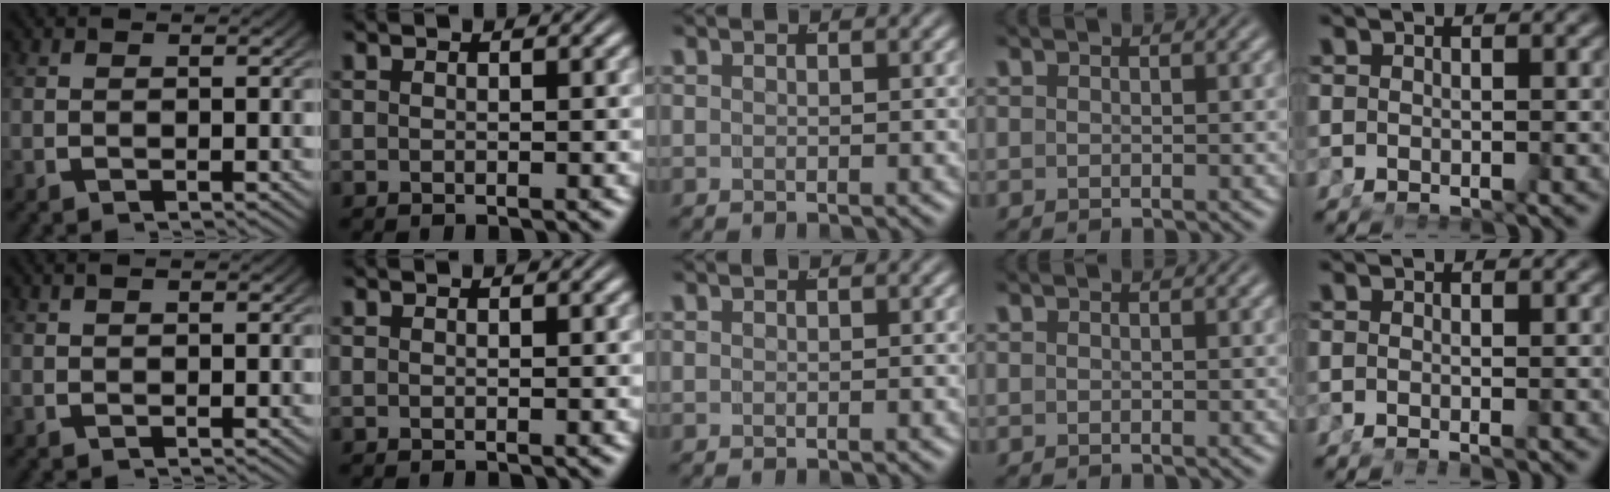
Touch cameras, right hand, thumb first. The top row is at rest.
{"thumb": {"total": 0.6, "force": [0.4, 0.2, 0.3], "torque": [-0.002, 0.002, 0.007]}, "little": {"total": 0.9, "force": [-0.8, 0.0, 0.4], "torque": [-0.001, -0.002, -0.009]}}